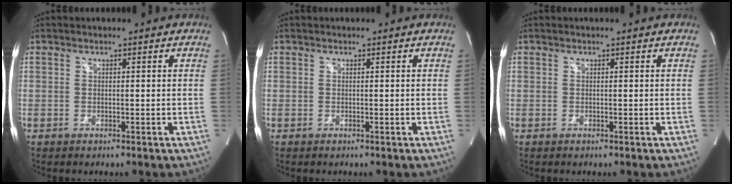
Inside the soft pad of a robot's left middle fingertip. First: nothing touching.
{"total": 0.0}
{"total": 0.0}